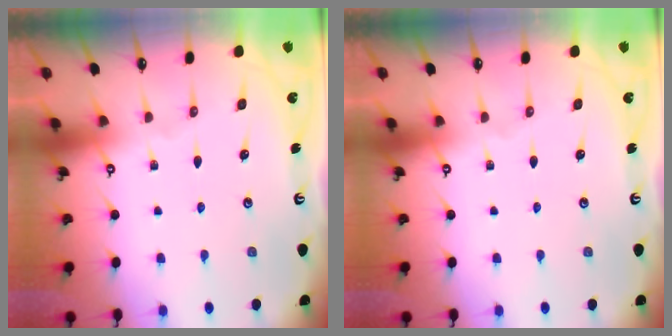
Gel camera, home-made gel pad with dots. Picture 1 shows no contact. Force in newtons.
{"total": 0.0}